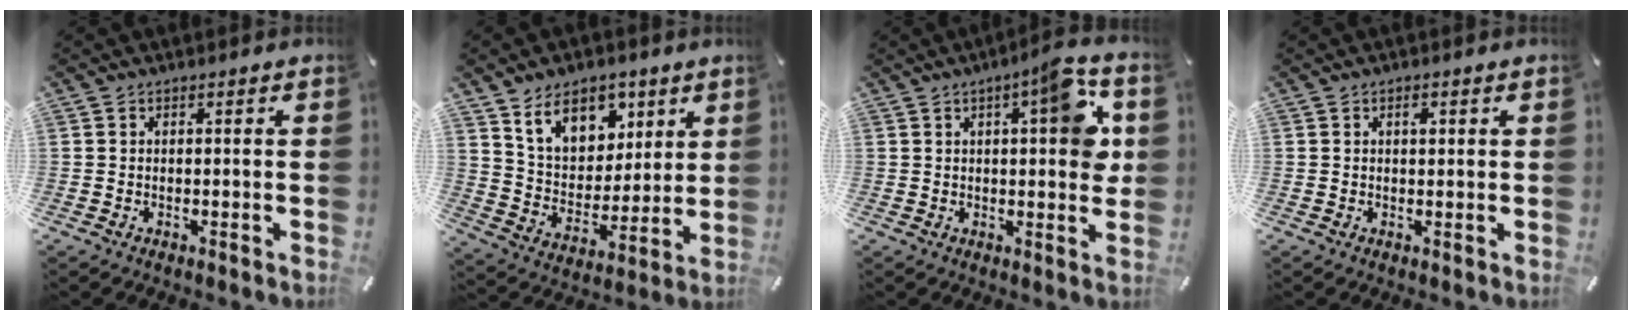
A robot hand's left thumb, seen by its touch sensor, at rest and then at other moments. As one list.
[{"total": 12.7, "force": [8.0, 8.7, 4.6], "torque": [-0.084, -0.040, 0.151]}, {"total": 10.8, "force": [3.5, 3.0, 9.7], "torque": [-0.119, -0.020, 0.048]}, {"total": 1.4, "force": [0.4, 0.7, 1.1], "torque": [-0.015, 0.000, 0.005]}]